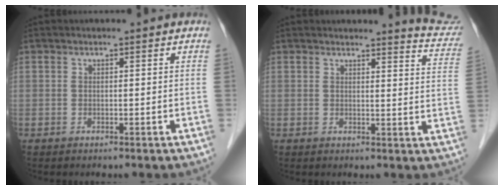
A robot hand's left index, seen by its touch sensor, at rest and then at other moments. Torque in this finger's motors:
{"motor_torque": [0.95, -1.19, 0.10, 0.01]}